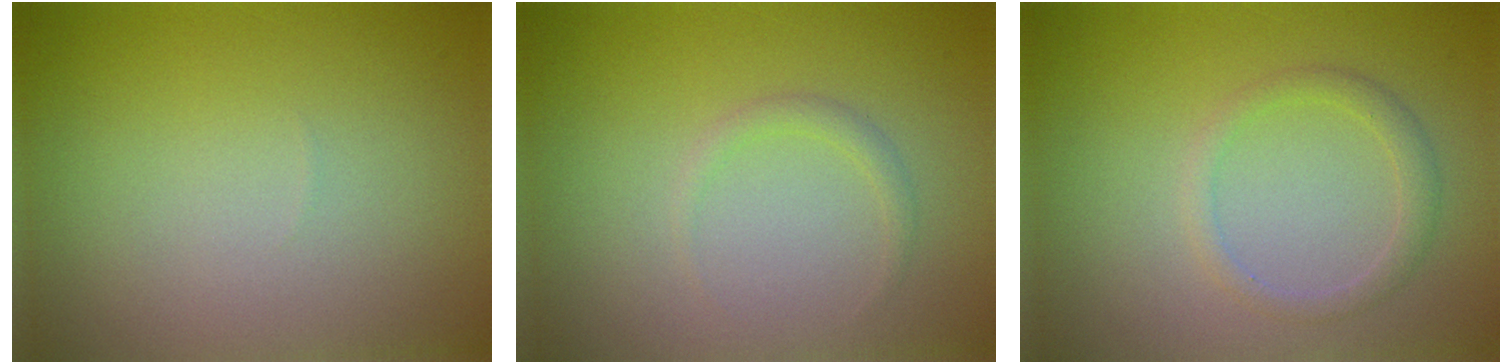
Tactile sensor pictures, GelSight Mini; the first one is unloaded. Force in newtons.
{"total": 0.9, "press": 0.9, "slide": 0.1}
{"total": 1.7, "press": 1.7, "slide": 0.1}